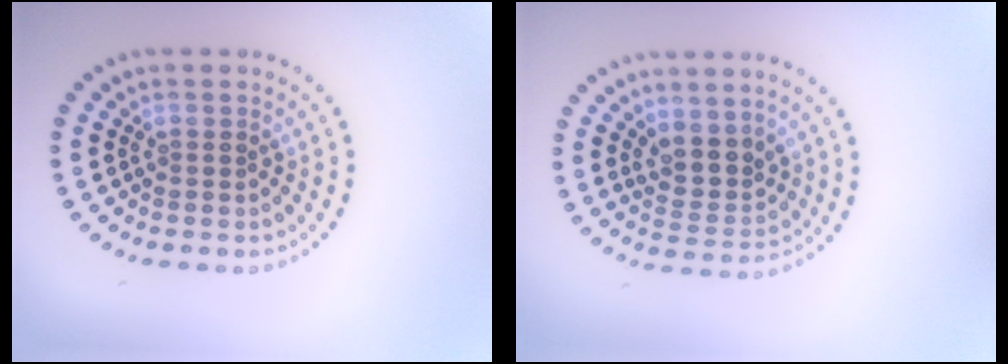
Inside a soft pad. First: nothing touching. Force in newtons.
{"total": 2.9, "press": 2.4, "slide": 1.6}